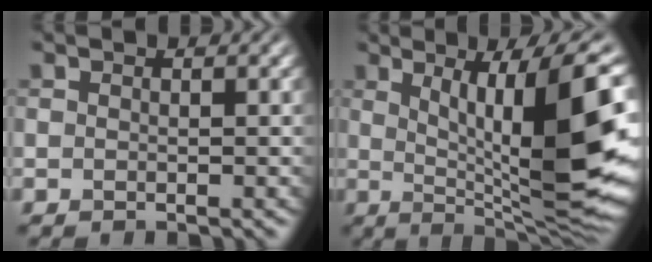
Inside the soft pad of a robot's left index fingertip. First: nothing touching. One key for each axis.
{"total": 14.4, "fx": 1.6, "fy": 3.5, "fz": 13.9, "tx": -0.195, "ty": -0.003, "tz": 0.031}